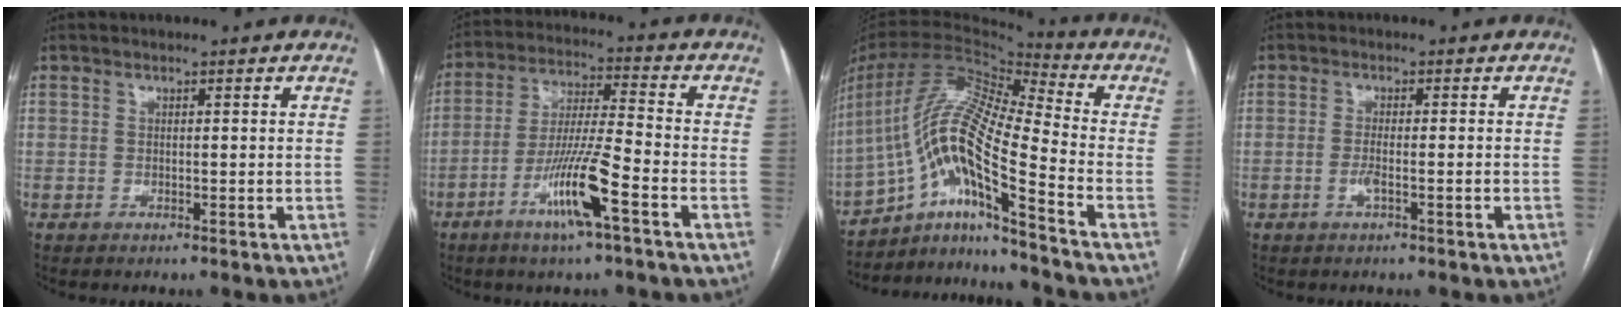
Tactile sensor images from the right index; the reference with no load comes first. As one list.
[{"total": 11.4, "force": [-5.5, 0.2, 10.0], "torque": [-0.193, -0.009, -0.105]}, {"total": 15.8, "force": [-9.2, 0.4, 12.8], "torque": [-0.258, 0.018, -0.166]}, {"total": 2.3, "force": [-0.9, 0.2, 2.1], "torque": [-0.038, -0.001, -0.015]}]